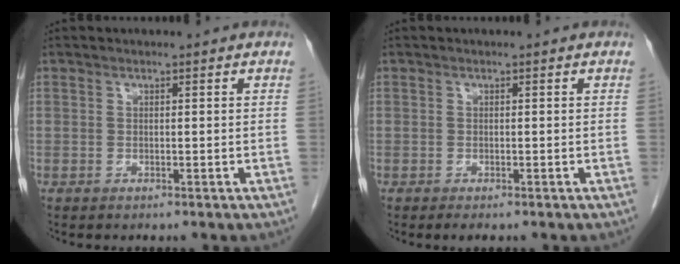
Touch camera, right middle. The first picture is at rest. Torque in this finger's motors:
{"motor_torque": [0.72, -0.40, 0.02, 0.03]}